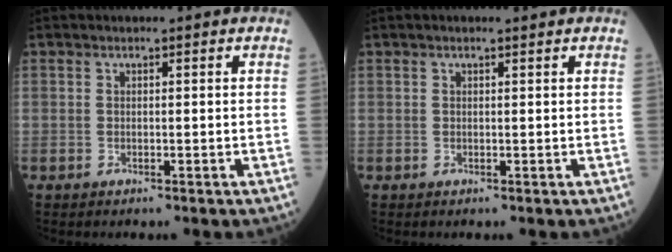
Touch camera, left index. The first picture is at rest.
{"total": 0.7, "force": [0.6, 0.0, 0.4], "torque": [-0.012, 0.003, 0.009]}